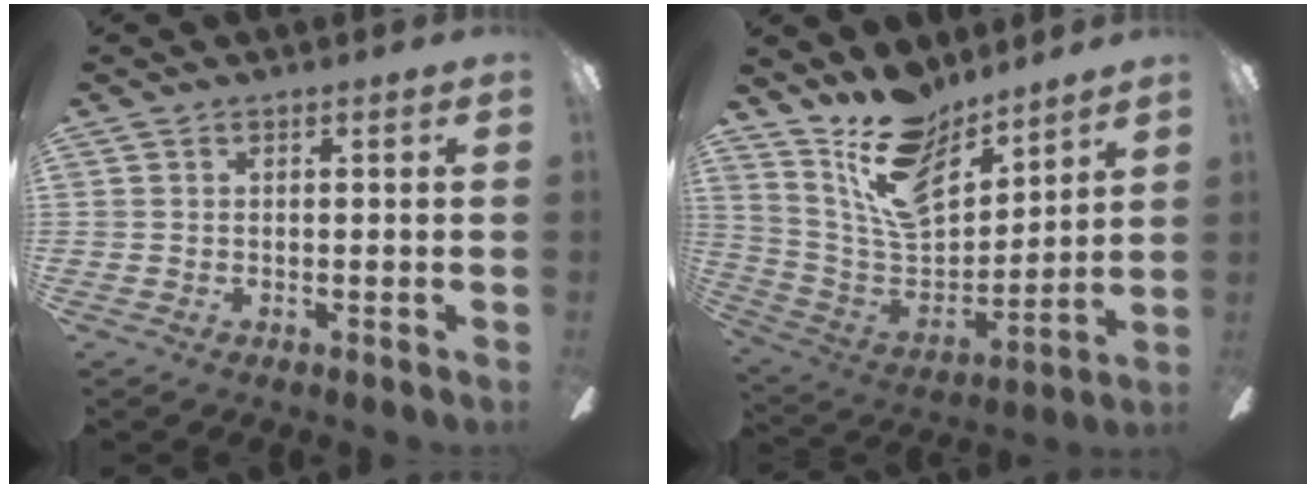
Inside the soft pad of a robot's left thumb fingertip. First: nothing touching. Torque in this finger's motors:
{"motor_torque": [0.29, 0.20, 1.17, -1.56, 0.11]}